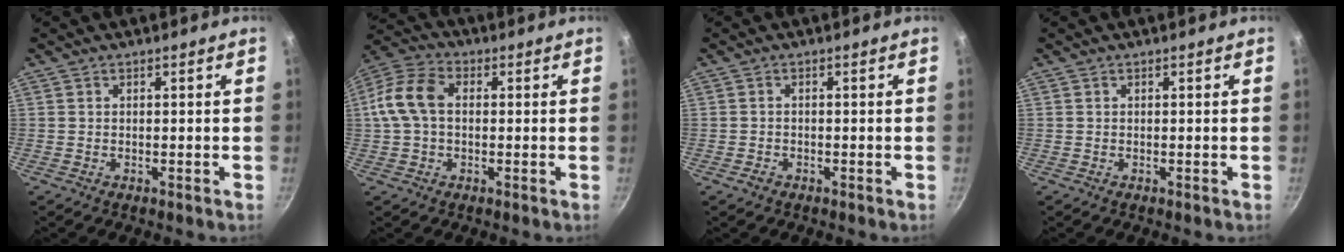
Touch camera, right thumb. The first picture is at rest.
{"total": 10.3, "force": [0.7, 7.1, 7.5], "torque": [-0.141, 0.028, 0.000]}
{"total": 1.0, "force": [-0.8, 0.6, 0.2], "torque": [-0.011, 0.007, -0.015]}
{"total": 0.0}